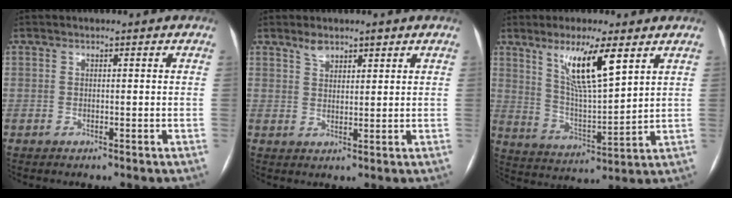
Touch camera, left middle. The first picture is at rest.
{"total": 3.0, "force": [2.4, 1.2, 1.4], "torque": [-0.029, 0.006, 0.044]}
{"total": 10.9, "force": [5.9, 1.3, 9.1], "torque": [-0.172, -0.009, 0.114]}